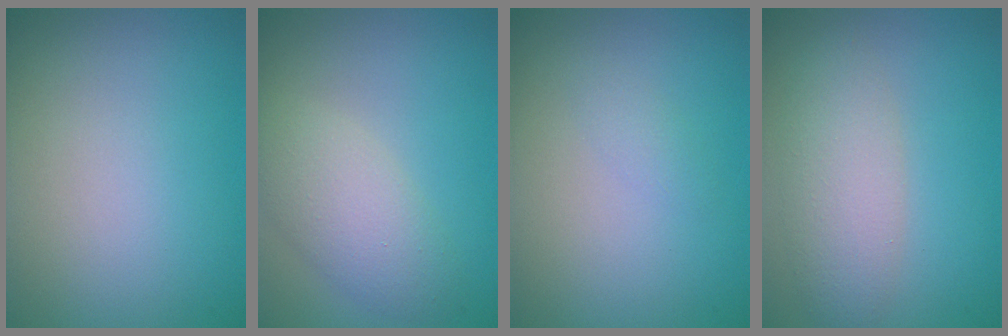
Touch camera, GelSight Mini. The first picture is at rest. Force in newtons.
{"total": 3.8, "press": 3.8, "slide": 0.3}
{"total": 0.8, "press": 0.8, "slide": 0.0}
{"total": 3.7, "press": 3.7, "slide": 0.3}